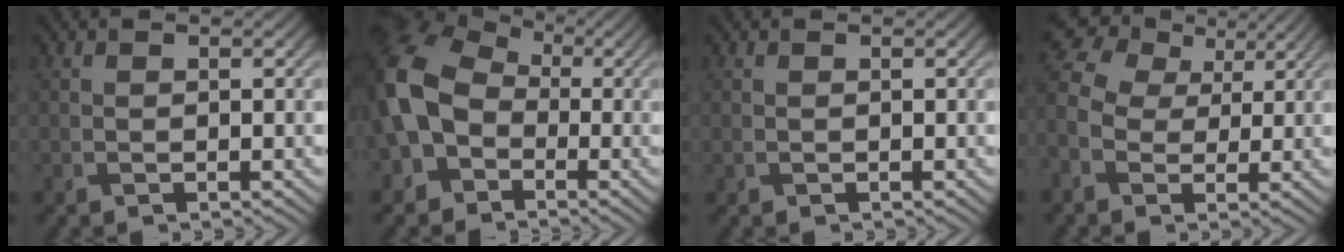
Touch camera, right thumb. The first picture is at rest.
{"total": 11.1, "force": [-2.0, 8.7, 6.5], "torque": [-0.163, -0.010, -0.055]}
{"total": 0.0}
{"total": 9.1, "force": [0.5, 7.0, 5.8], "torque": [-0.160, 0.005, 0.001]}